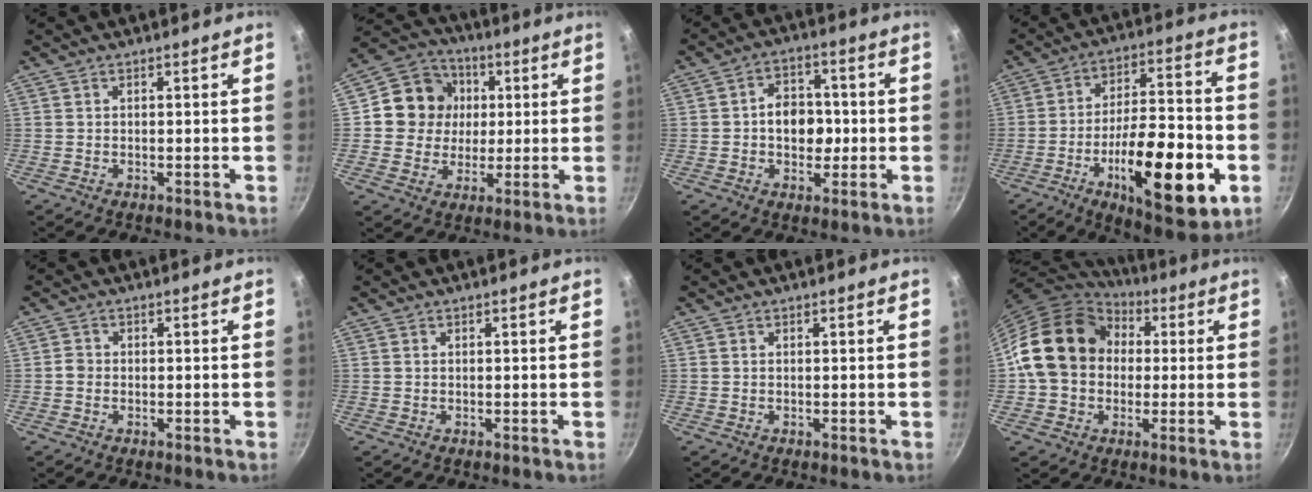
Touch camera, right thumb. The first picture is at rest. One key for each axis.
{"total": 12.1, "fx": 1.8, "fy": 11.2, "fz": 4.2, "tx": -0.039, "ty": 0.014, "tz": 0.020}
{"total": 8.3, "fx": -0.5, "fy": 6.3, "fz": 5.4, "tx": -0.043, "ty": 0.011, "tz": -0.013}
{"total": 23.9, "fx": -8.0, "fy": 8.6, "fz": 20.8, "tx": -0.293, "ty": 0.030, "tz": -0.115}
{"total": 1.6, "fx": -0.4, "fy": 1.4, "fz": 0.6, "tx": -0.005, "ty": 0.009, "tz": -0.010}
{"total": 0.0}
{"total": 0.0}
{"total": 18.0, "fx": 1.9, "fy": 14.7, "fz": 10.3, "tx": -0.159, "ty": 0.037, "tz": 0.023}